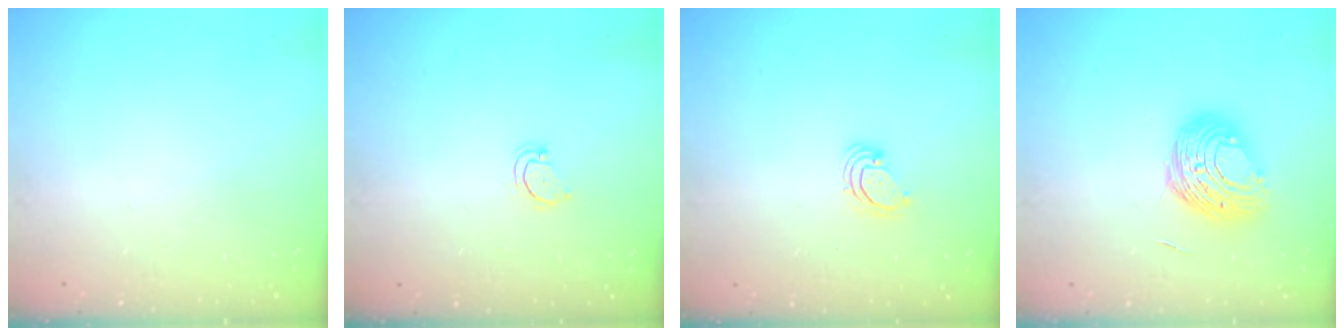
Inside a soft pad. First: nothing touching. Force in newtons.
{"total": 2.8, "press": 2.8, "slide": 0.3}
{"total": 2.8, "press": 2.8, "slide": 0.2}
{"total": 11.0, "press": 11.0, "slide": 0.2}